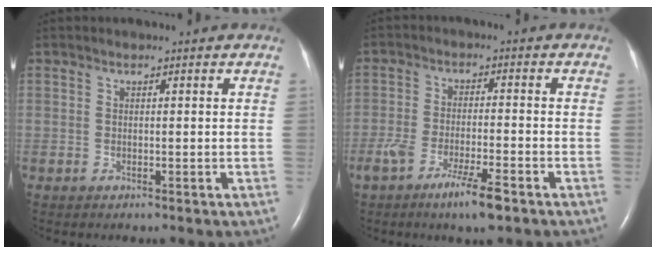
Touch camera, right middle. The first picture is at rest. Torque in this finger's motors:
{"motor_torque": [0.63, -0.56, 0.17, 0.11]}